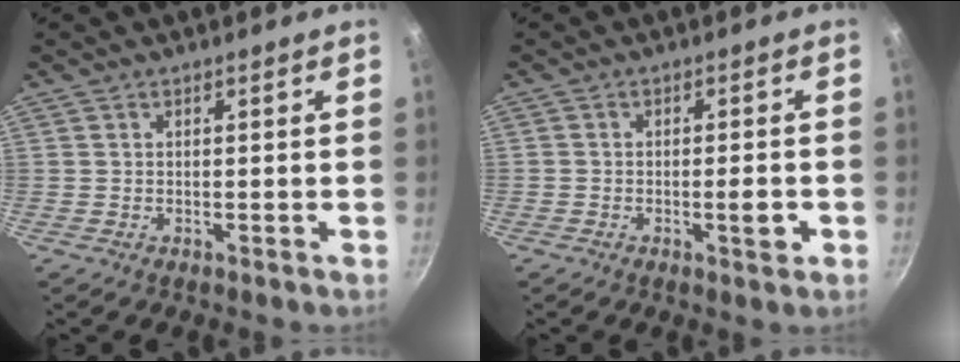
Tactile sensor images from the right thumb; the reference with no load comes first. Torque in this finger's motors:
{"motor_torque": [3.15, 1.61, 1.51, -1.27, 0.52]}